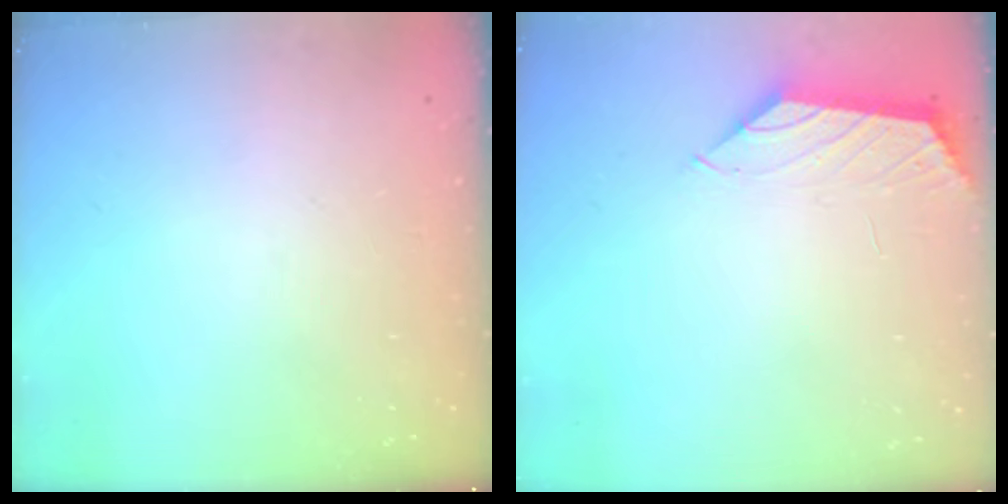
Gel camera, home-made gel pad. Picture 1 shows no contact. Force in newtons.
{"total": 1.1, "press": 1.0, "slide": 0.4}